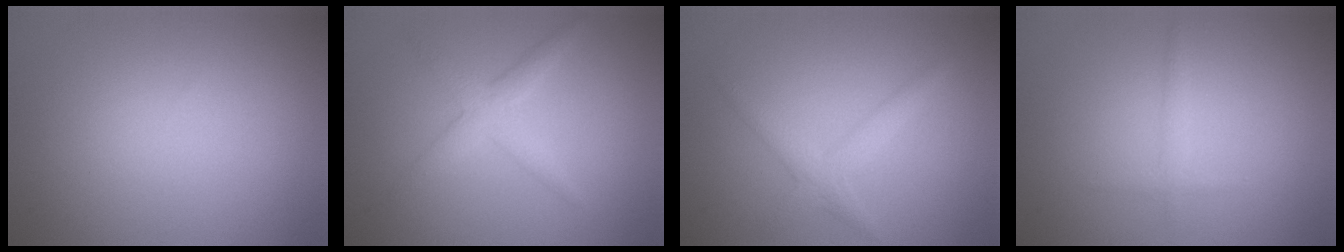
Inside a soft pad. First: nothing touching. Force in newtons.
{"total": 2.4, "press": 2.4, "slide": 0.1}
{"total": 2.2, "press": 2.2, "slide": 0.1}
{"total": 0.9, "press": 0.9, "slide": 0.0}